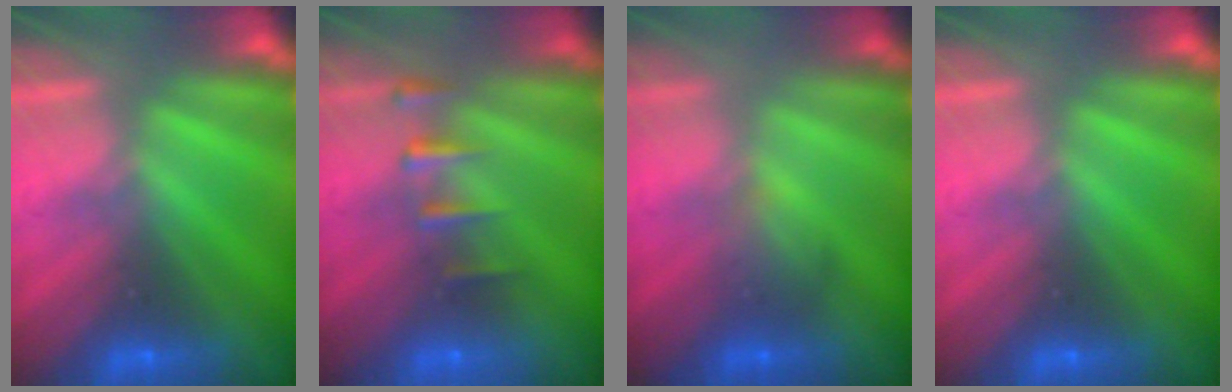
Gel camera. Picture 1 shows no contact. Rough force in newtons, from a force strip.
{"total": 2.3}
{"total": 1.9}
{"total": 0.0}